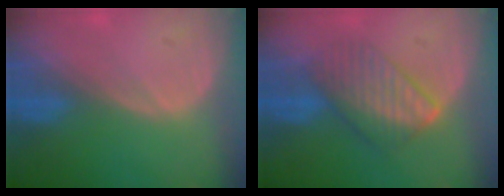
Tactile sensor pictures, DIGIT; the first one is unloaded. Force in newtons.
{"total": 6.8, "press": 6.8, "slide": 0.2}